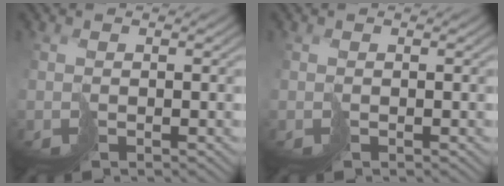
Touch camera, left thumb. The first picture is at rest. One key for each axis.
{"total": 0.0}